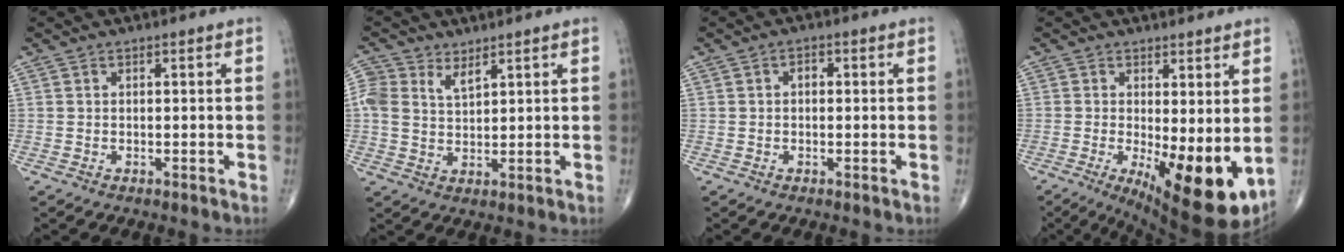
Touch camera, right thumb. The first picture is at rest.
{"total": 5.0, "force": [2.8, 3.0, 3.0], "torque": [-0.049, -0.005, 0.057]}
{"total": 1.7, "force": [0.2, 1.1, 1.2], "torque": [-0.015, 0.007, 0.001]}
{"total": 13.4, "force": [-1.6, 4.5, 12.5], "torque": [-0.181, -0.031, -0.010]}